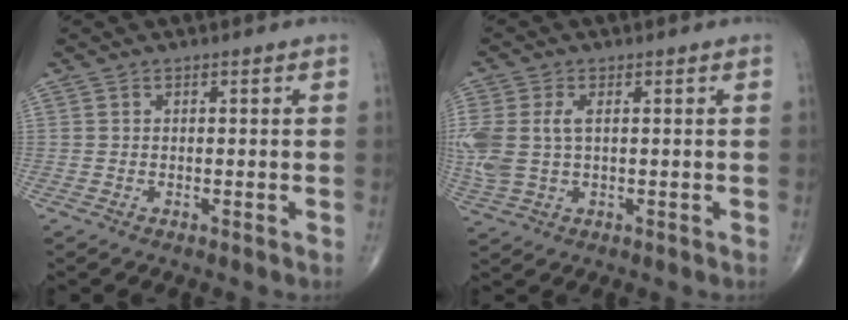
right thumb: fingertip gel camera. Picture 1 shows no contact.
{"total": 8.8, "force": [0.8, 5.2, 7.1], "torque": [-0.193, 0.009, 0.026]}